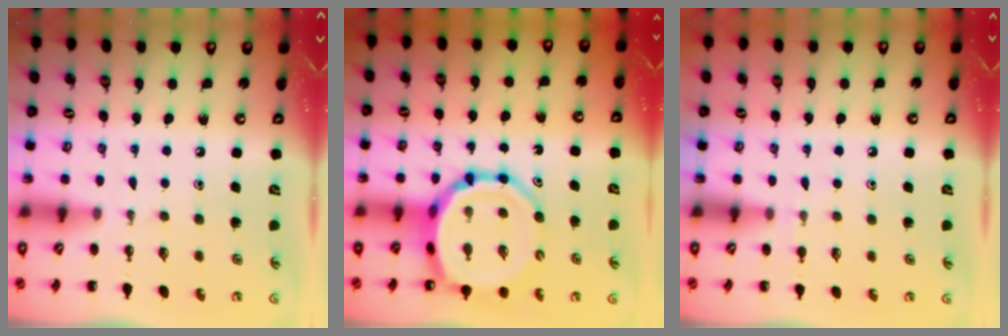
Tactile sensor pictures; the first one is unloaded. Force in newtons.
{"total": 13.8, "press": 13.3, "slide": 3.8}
{"total": 4.6, "press": 4.4, "slide": 1.5}